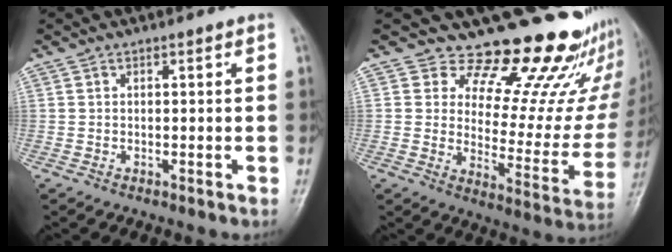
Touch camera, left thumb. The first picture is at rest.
{"total": 21.7, "force": [18.2, 8.3, 8.6], "torque": [-0.052, -0.144, 0.222]}